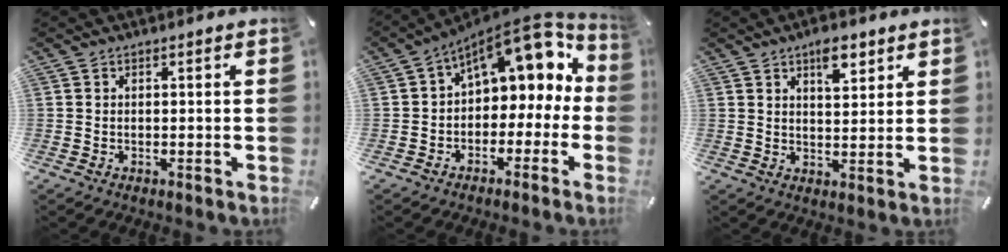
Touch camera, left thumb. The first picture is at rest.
{"total": 11.8, "force": [6.9, 6.7, 6.8], "torque": [-0.098, -0.055, 0.120]}
{"total": 6.1, "force": [3.9, 3.0, 3.6], "torque": [-0.040, -0.018, 0.063]}